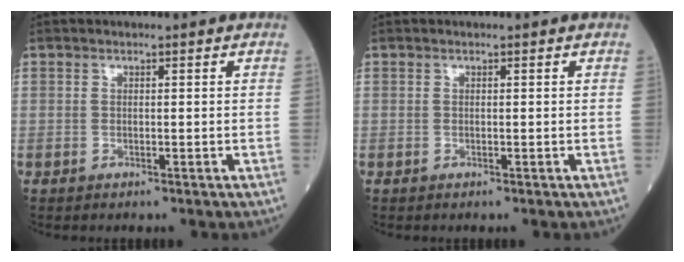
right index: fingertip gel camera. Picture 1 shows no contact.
{"total": 0.0}